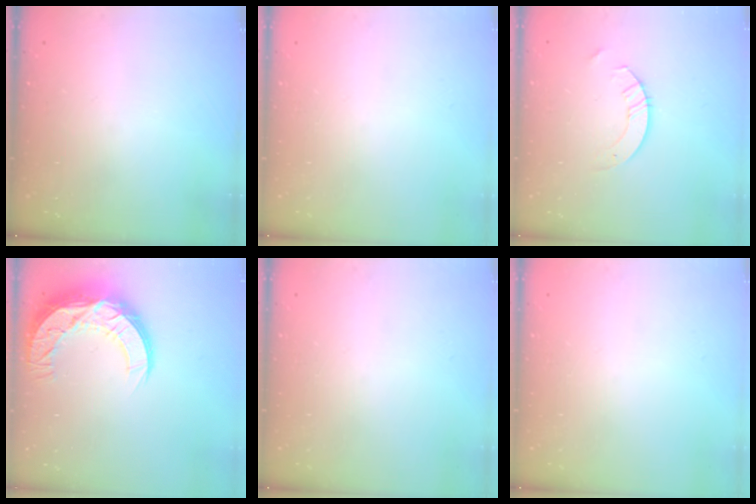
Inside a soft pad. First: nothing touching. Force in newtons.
{"total": 0.0}
{"total": 4.4, "press": 4.3, "slide": 0.4}
{"total": 16.0, "press": 16.0, "slide": 1.3}
{"total": 0.0}
{"total": 0.0}